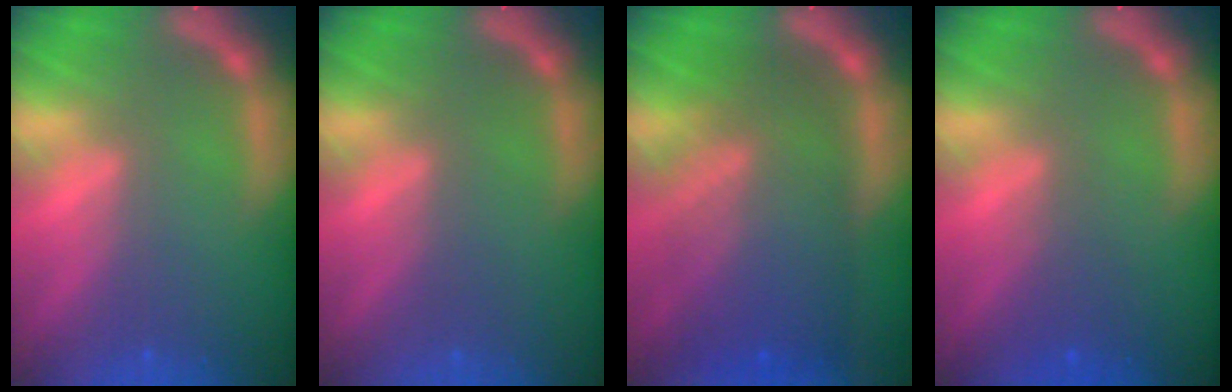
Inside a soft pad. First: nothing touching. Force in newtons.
{"total": 0.0}
{"total": 9.5}
{"total": 1.9}